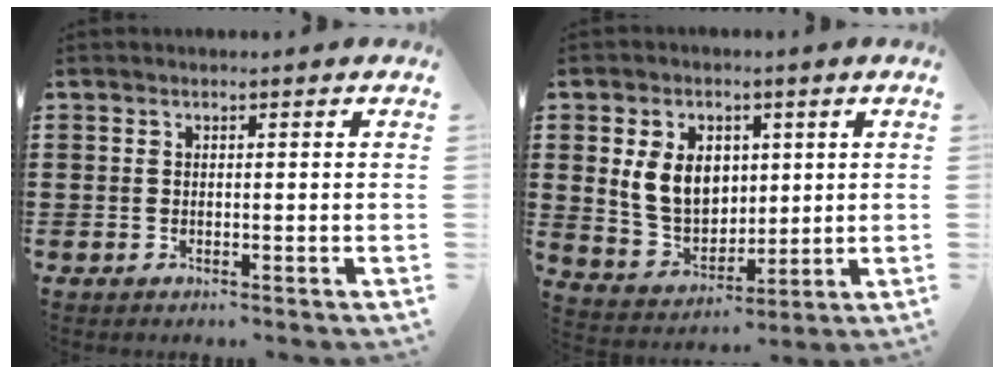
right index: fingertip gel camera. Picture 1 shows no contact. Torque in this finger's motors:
{"motor_torque": [0.62, -0.02, 0.90, 0.16]}